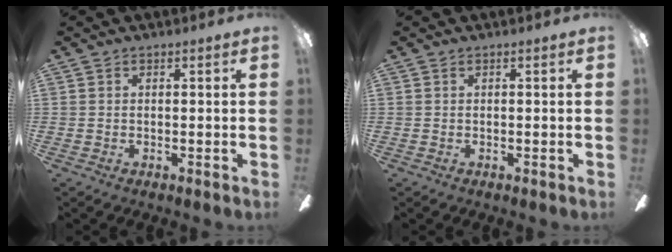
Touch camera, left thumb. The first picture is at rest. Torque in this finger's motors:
{"motor_torque": [0.00, 0.00, 0.04, -0.03, 0.00]}